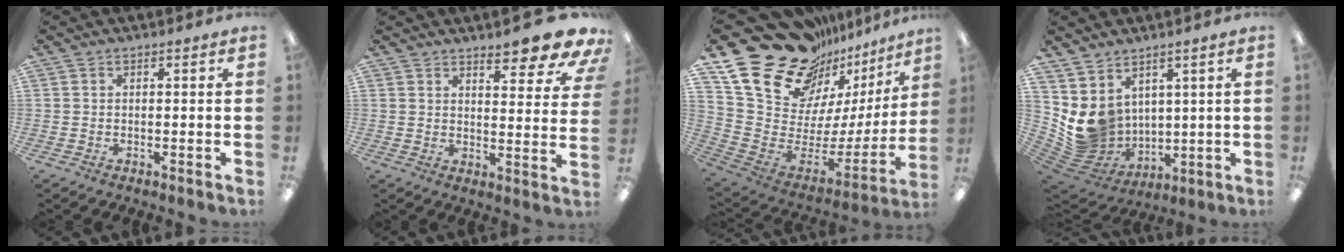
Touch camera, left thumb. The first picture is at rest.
{"total": 11.1, "force": [9.0, 2.7, 5.9], "torque": [-0.056, -0.073, 0.151]}
{"total": 25.8, "force": [17.5, 14.1, 12.7], "torque": [-0.194, -0.141, 0.340]}
{"total": 8.9, "force": [3.8, 7.8, 1.9], "torque": [-0.076, -0.042, 0.085]}